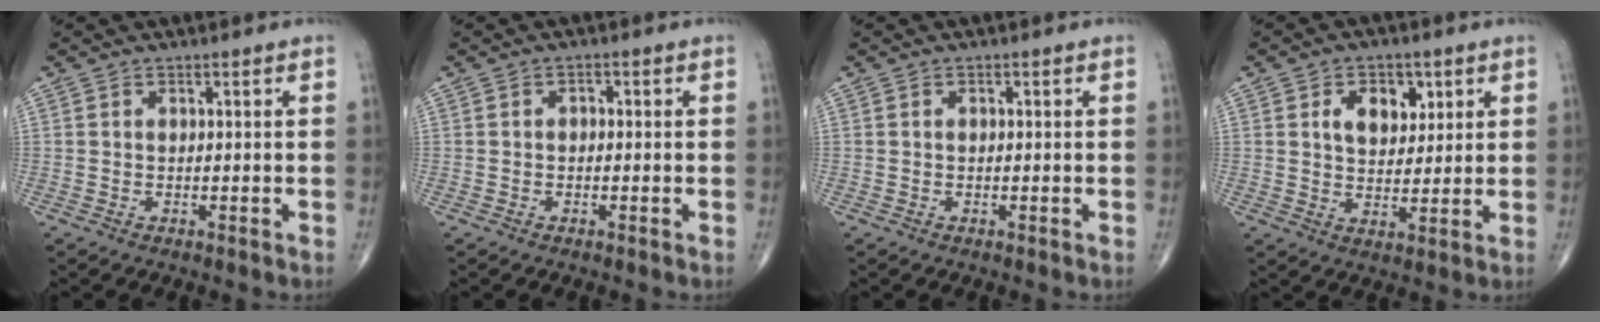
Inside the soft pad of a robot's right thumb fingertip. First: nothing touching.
{"total": 1.0, "force": [-0.1, 0.8, 0.7], "torque": [-0.004, 0.004, -0.006]}
{"total": 0.0}
{"total": 7.9, "force": [2.9, 5.4, 5.0], "torque": [-0.044, -0.012, 0.047]}